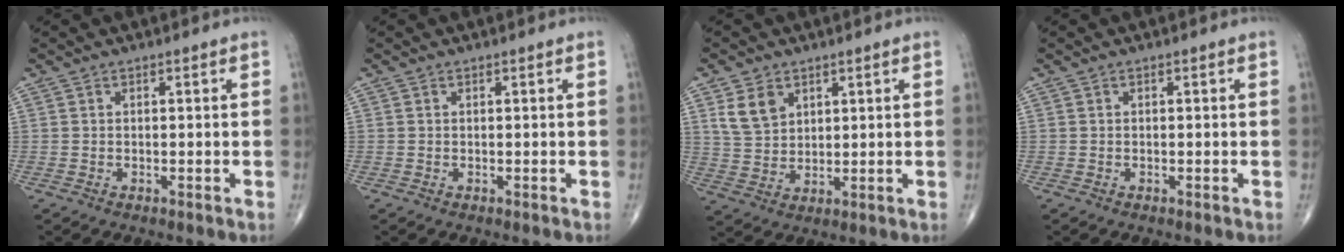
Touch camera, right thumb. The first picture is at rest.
{"total": 0.0}
{"total": 6.4, "force": [3.2, 4.5, 3.3], "torque": [-0.049, -0.014, 0.070]}
{"total": 0.0}